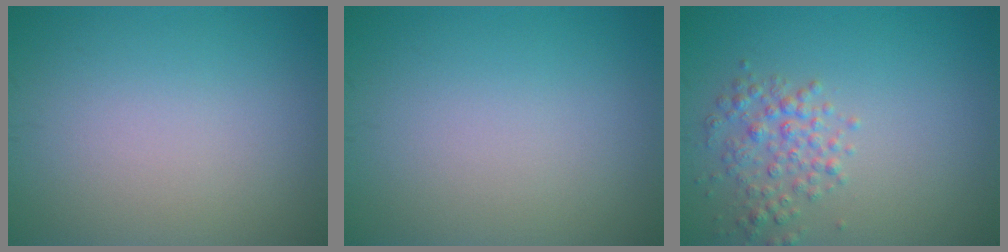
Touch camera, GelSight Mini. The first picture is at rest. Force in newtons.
{"total": 0.0}
{"total": 2.8, "press": 2.8, "slide": 0.1}